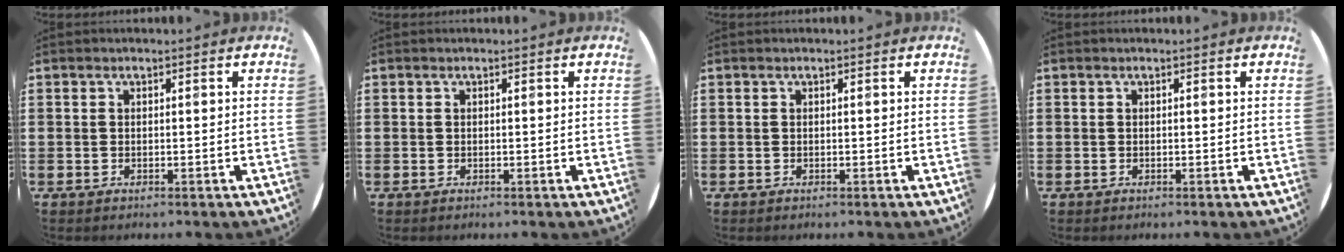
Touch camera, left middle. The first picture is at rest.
{"total": 0.0}
{"total": 0.0}
{"total": 0.0}